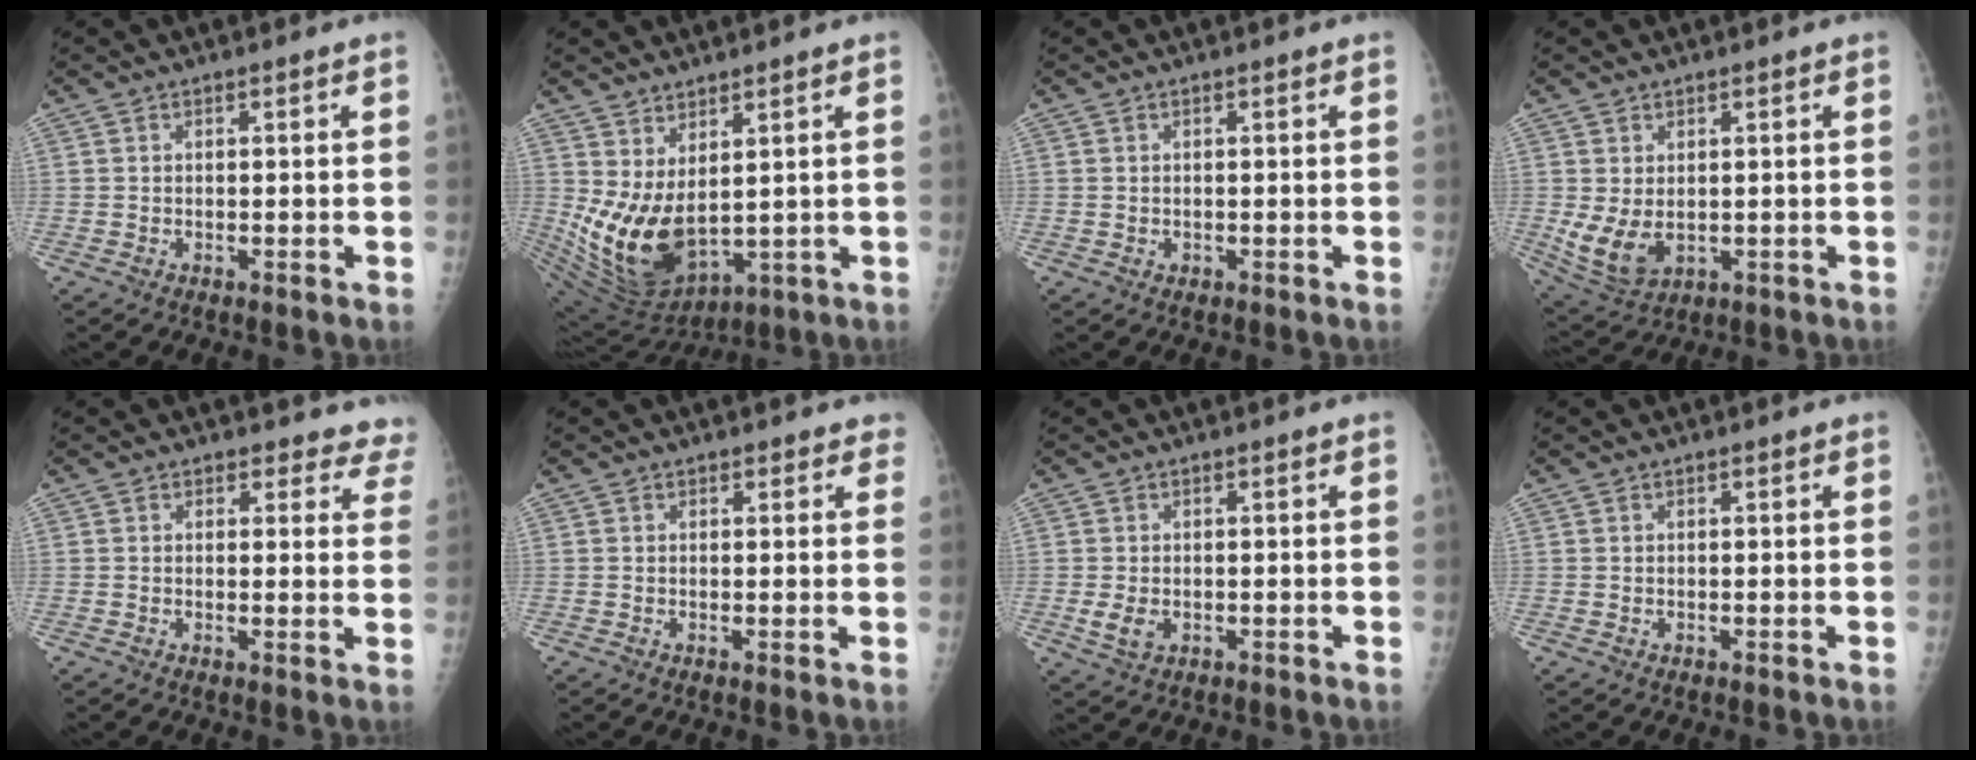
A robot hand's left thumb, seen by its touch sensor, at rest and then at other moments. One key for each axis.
{"total": 13.7, "fx": 2.7, "fy": 7.4, "fz": 11.2, "tx": -0.202, "ty": -0.042, "tz": 0.080}
{"total": 0.6, "fx": 0.0, "fy": 0.5, "fz": 0.2, "tx": -0.002, "ty": 0.000, "tz": 0.000}
{"total": 7.1, "fx": 0.0, "fy": 4.8, "fz": 5.3, "tx": -0.096, "ty": -0.015, "tz": 0.019}
{"total": 6.9, "fx": 6.0, "fy": 3.3, "fz": -0.1, "tx": 0.063, "ty": -0.023, "tz": 0.033}
{"total": 2.0, "fx": 1.6, "fy": 1.3, "fz": 0.2, "tx": 0.025, "ty": -0.005, "tz": 0.006}
{"total": 3.2, "fx": -0.6, "fy": 2.2, "fz": 2.2, "tx": -0.043, "ty": -0.004, "tz": -0.005}
{"total": 0.0}